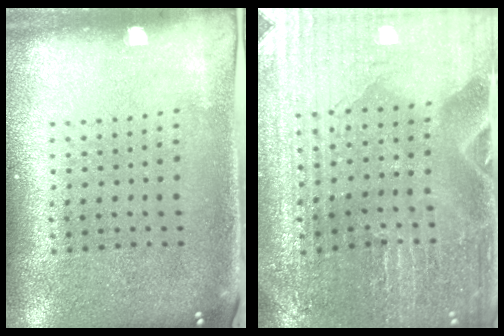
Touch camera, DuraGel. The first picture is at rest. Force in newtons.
{"total": 1.7, "press": 1.7, "slide": 0.2}